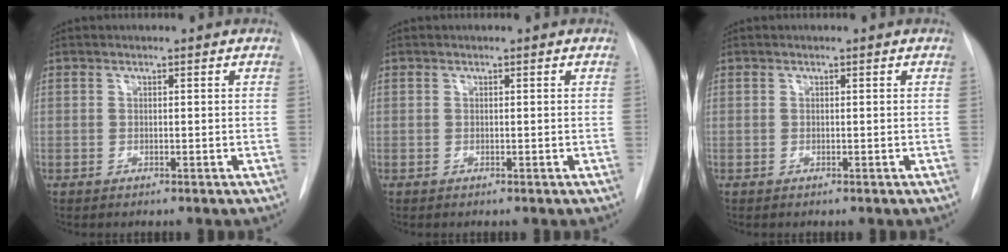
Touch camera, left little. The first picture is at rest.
{"total": 0.0}
{"total": 0.0}